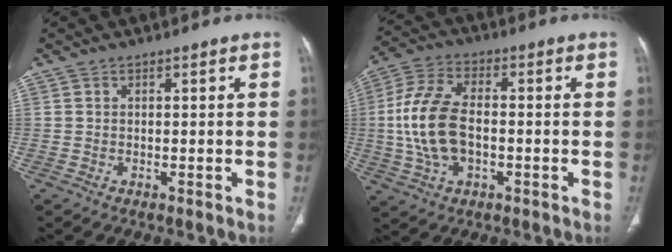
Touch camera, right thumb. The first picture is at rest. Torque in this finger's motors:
{"motor_torque": [-0.16, 1.24, 1.57, -0.12, 0.53]}